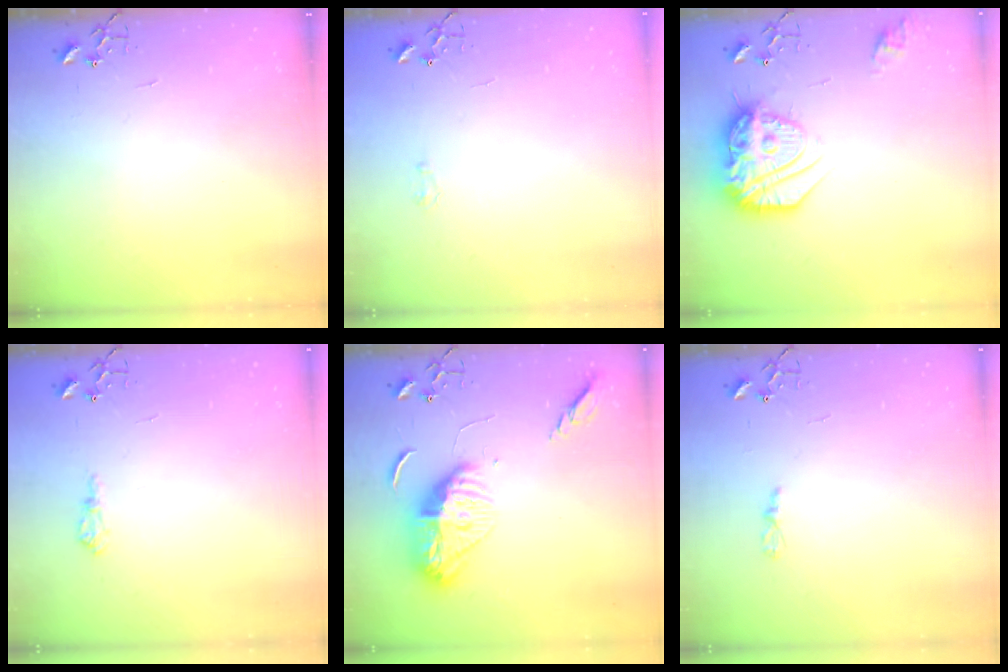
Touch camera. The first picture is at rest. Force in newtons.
{"total": 4.1, "press": 4.0, "slide": 0.7}
{"total": 20.9, "press": 20.8, "slide": 1.7}
{"total": 7.1, "press": 7.1, "slide": 0.9}
{"total": 15.6, "press": 15.5, "slide": 1.6}
{"total": 3.2, "press": 3.1, "slide": 0.4}